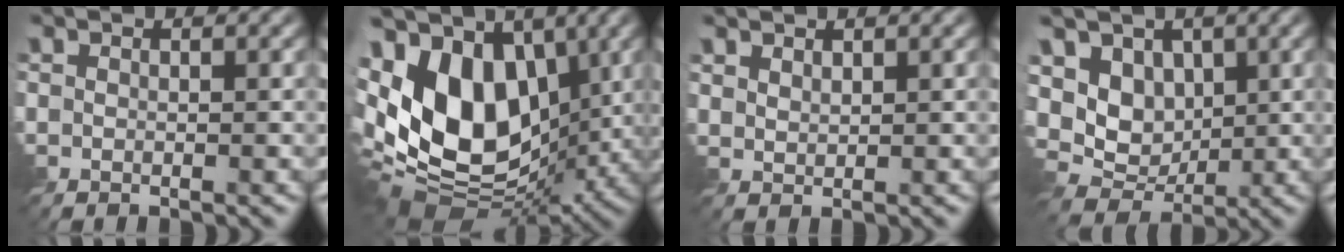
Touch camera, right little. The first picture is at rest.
{"total": 15.6, "force": [0.6, 10.1, 11.8], "torque": [-0.262, 0.002, -0.002]}
{"total": 1.2, "force": [1.0, 0.5, 0.4], "torque": [-0.008, 0.003, 0.022]}
{"total": 6.3, "force": [1.0, 5.0, 3.6], "torque": [-0.072, -0.008, 0.007]}